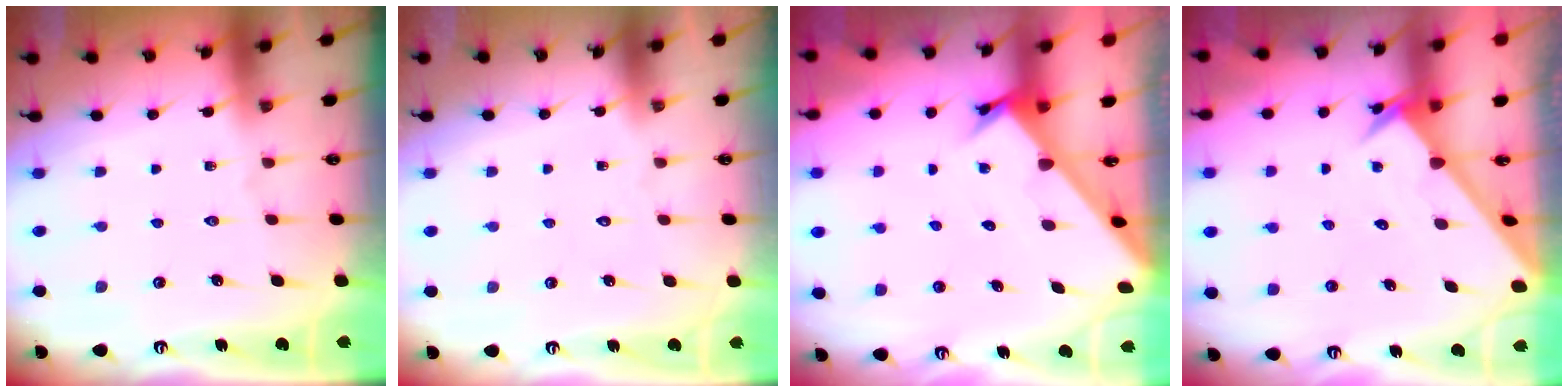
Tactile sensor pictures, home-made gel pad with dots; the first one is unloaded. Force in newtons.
{"total": 1.6, "press": 1.6, "slide": 0.1}
{"total": 2.2, "press": 2.2, "slide": 0.2}
{"total": 2.7, "press": 2.7, "slide": 0.2}